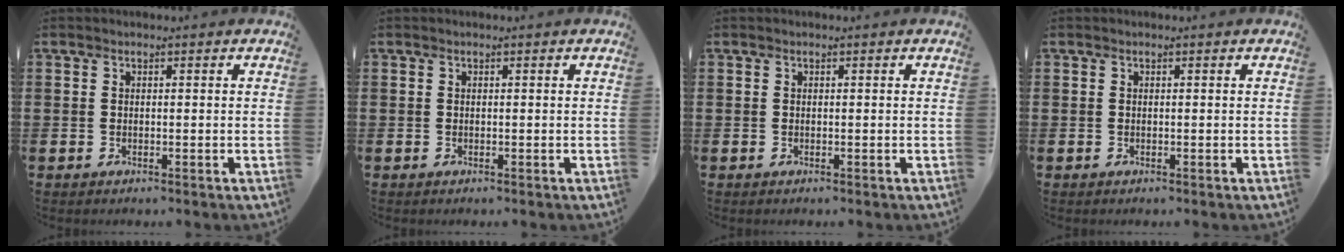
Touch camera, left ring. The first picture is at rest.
{"total": 0.0}
{"total": 0.0}
{"total": 0.0}